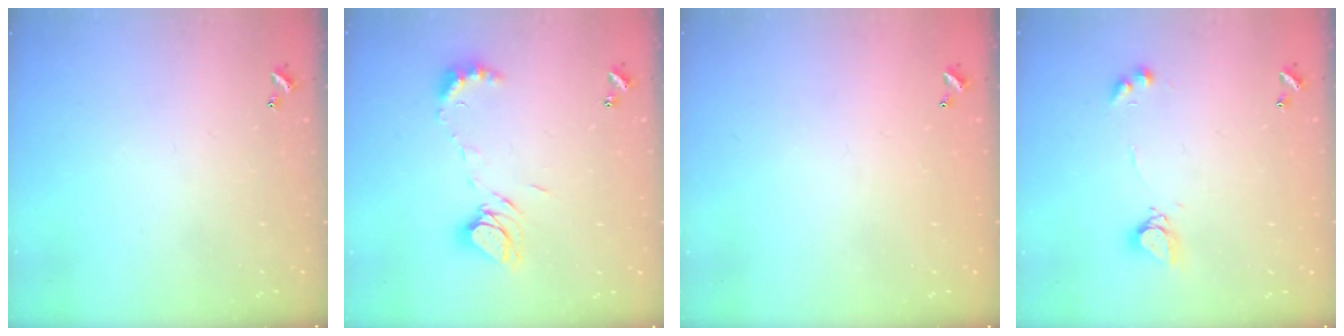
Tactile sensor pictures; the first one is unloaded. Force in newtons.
{"total": 9.0, "press": 8.9, "slide": 1.1}
{"total": 2.9, "press": 2.9, "slide": 0.1}
{"total": 5.7, "press": 5.7, "slide": 0.4}